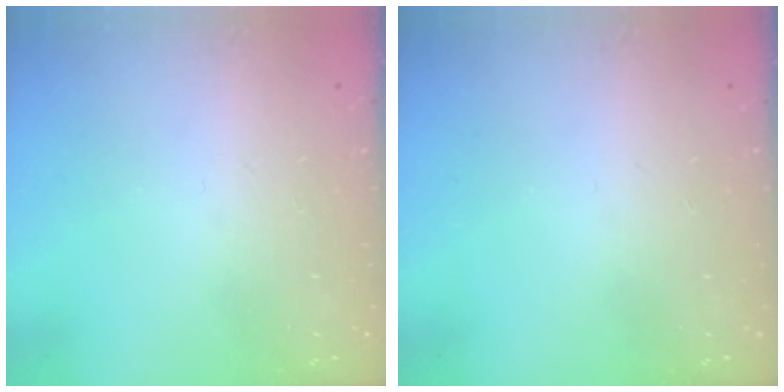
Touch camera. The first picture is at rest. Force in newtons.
{"total": 0.0}